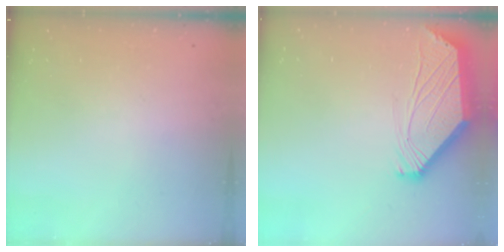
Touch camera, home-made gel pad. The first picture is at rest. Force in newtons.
{"total": 2.4, "press": 2.4, "slide": 0.6}